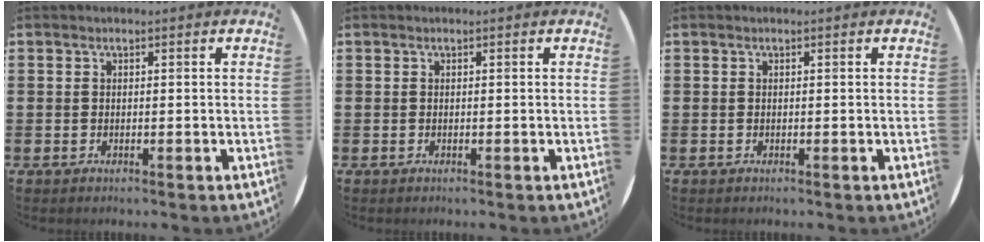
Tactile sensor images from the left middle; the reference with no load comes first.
{"total": 0.0}
{"total": 0.0}